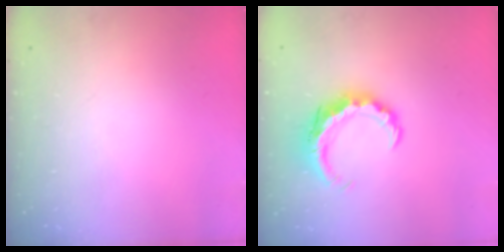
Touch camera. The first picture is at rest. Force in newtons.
{"total": 8.0, "press": 8.0, "slide": 0.3}